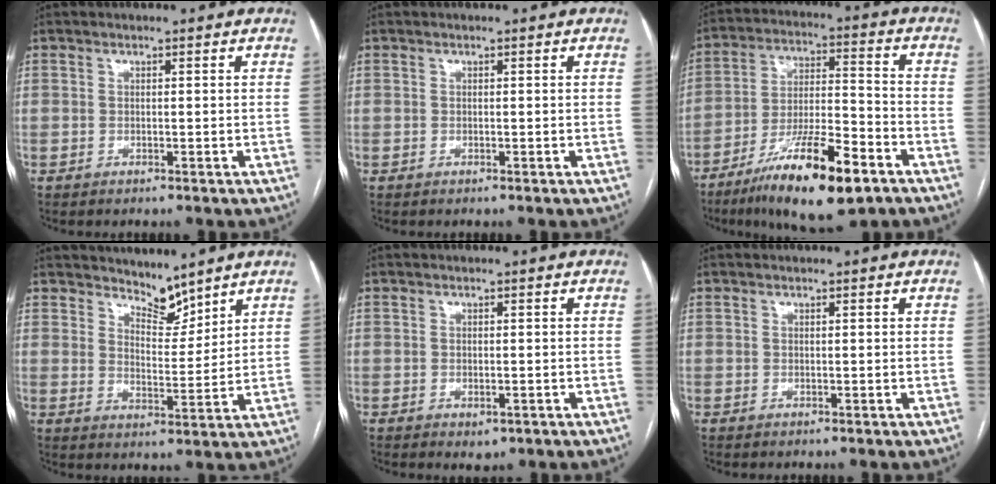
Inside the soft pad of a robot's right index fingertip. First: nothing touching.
{"total": 0.0}
{"total": 17.1, "force": [-10.4, 3.1, 13.3], "torque": [-0.229, -0.022, -0.177]}
{"total": 5.2, "force": [4.9, 1.5, 1.1], "torque": [-0.020, -0.007, 0.091]}
{"total": 1.7, "force": [-0.7, 1.0, 1.3], "torque": [-0.016, -0.002, -0.001]}
{"total": 0.0}